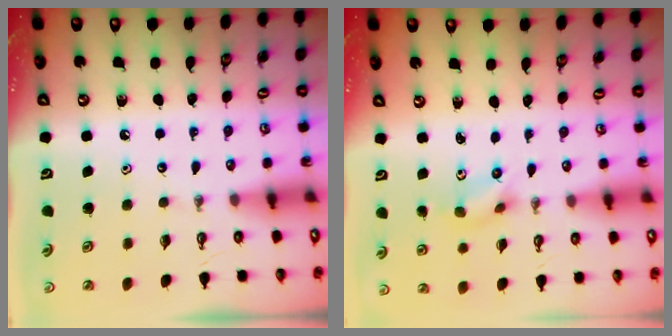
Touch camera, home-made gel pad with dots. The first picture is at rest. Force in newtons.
{"total": 1.9, "press": 1.7, "slide": 0.7}